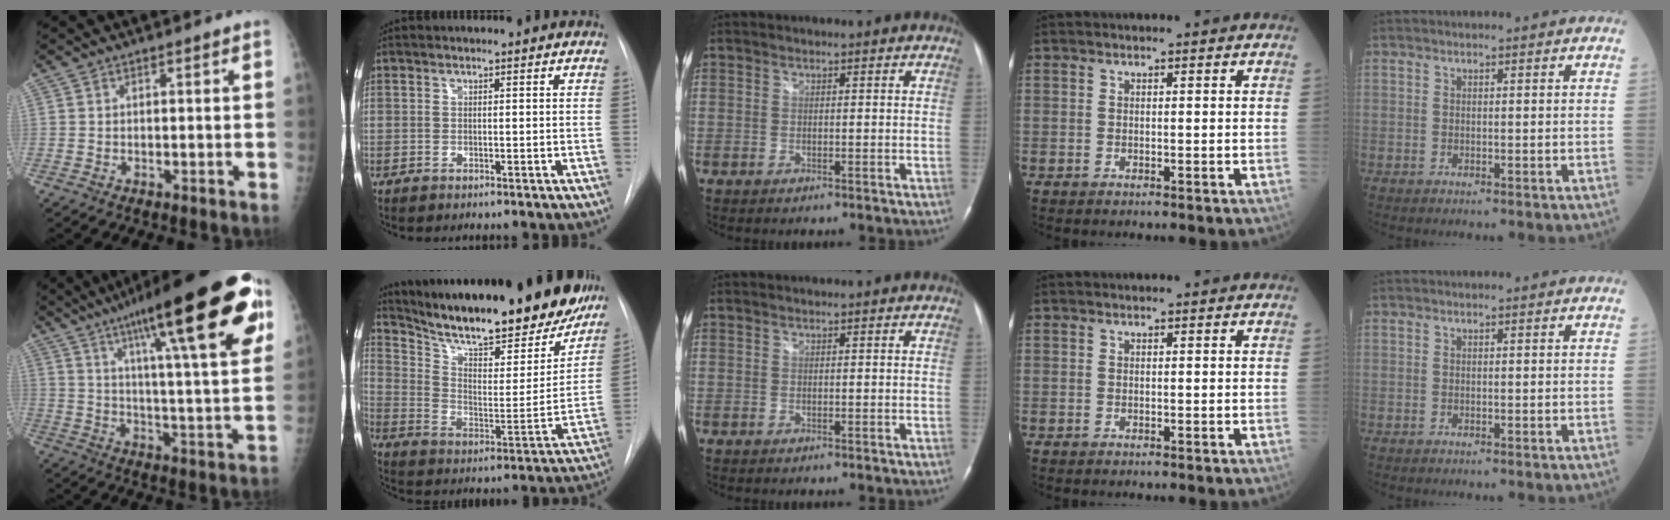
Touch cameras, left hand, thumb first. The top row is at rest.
{"thumb": {"total": 28.9, "force": [14.8, 5.7, 24.2], "torque": [-0.349, -0.021, 0.222]}, "index": {"total": 28.6, "force": [24.3, 6.6, 13.6], "torque": [-0.221, -0.044, 0.337]}}